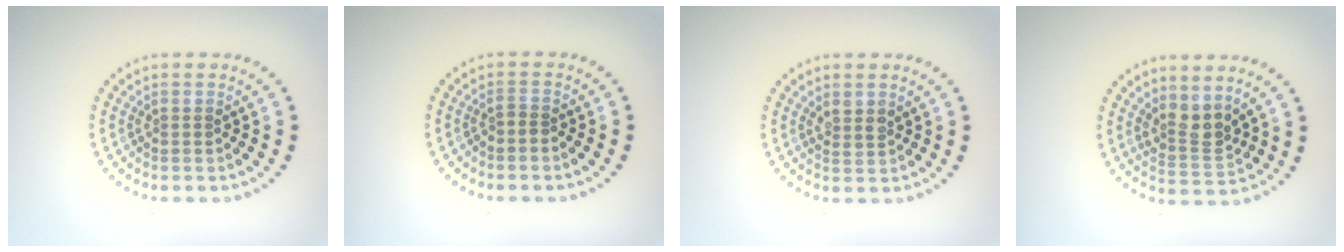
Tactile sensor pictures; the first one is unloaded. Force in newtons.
{"total": 0.5, "press": 0.3, "slide": 0.4}
{"total": 1.1, "press": 0.9, "slide": 0.6}
{"total": 2.6, "press": 2.0, "slide": 1.7}